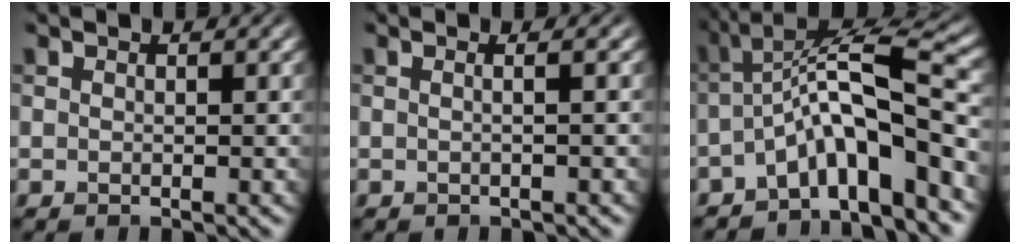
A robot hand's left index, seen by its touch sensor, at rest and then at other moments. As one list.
[{"total": 2.0, "force": [0.3, 1.0, 1.7], "torque": [-0.008, 0.000, -0.019]}, {"total": 8.9, "force": [-3.7, 2.1, 7.8], "torque": [-0.117, 0.021, -0.077]}]